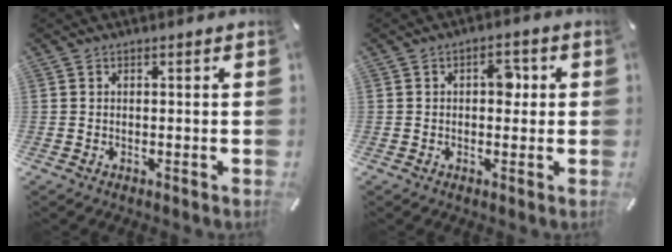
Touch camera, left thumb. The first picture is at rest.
{"total": 5.0, "force": [0.7, 2.9, 4.0], "torque": [-0.040, -0.004, 0.000]}